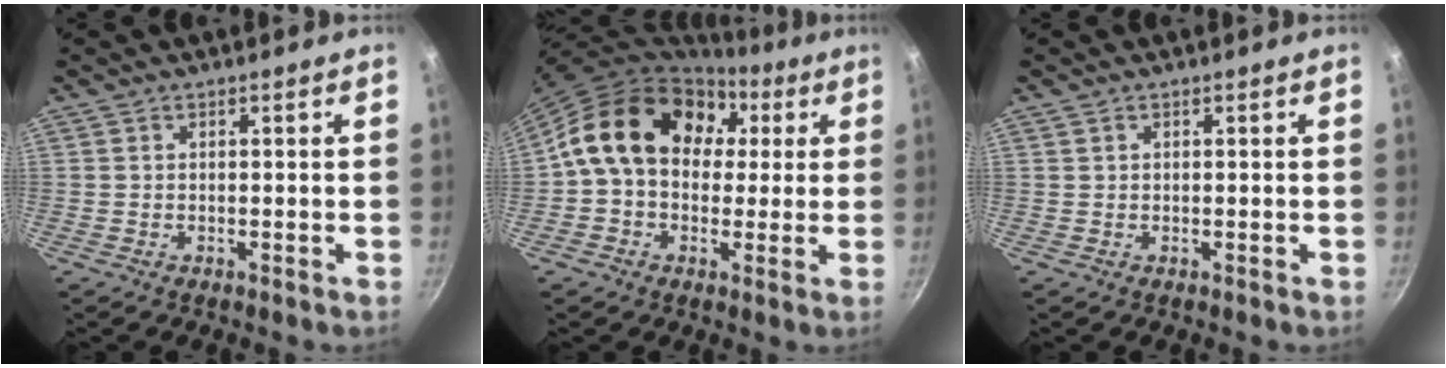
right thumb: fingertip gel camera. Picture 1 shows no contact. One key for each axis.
{"total": 17.8, "fx": 4.2, "fy": 13.3, "fz": 10.9, "tx": -0.152, "ty": 0.031, "tz": 0.058}
{"total": 0.0}